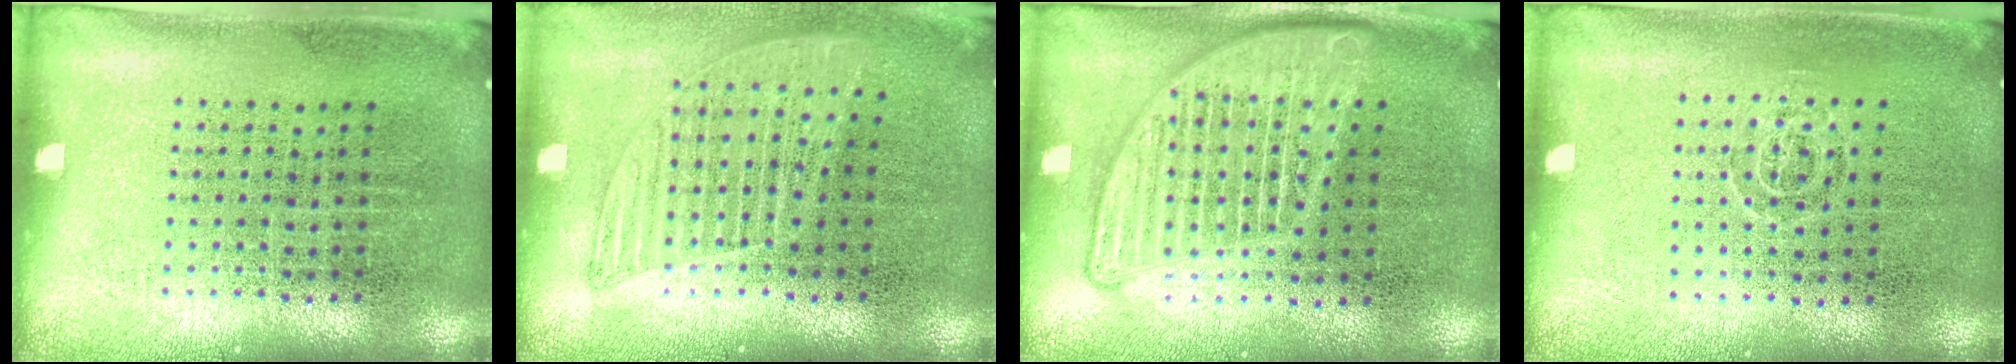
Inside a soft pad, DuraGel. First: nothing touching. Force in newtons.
{"total": 1.2, "press": 1.1, "slide": 0.5}
{"total": 2.3, "press": 2.3, "slide": 0.2}
{"total": 0.7, "press": 0.5, "slide": 0.6}